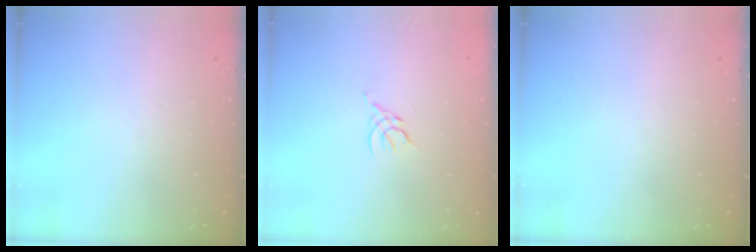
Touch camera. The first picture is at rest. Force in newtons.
{"total": 3.1, "press": 3.0, "slide": 0.7}
{"total": 0.0}